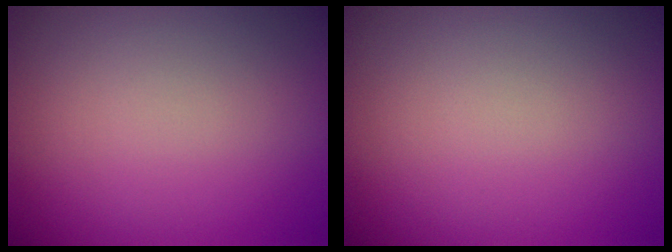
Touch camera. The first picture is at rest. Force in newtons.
{"total": 0.0}